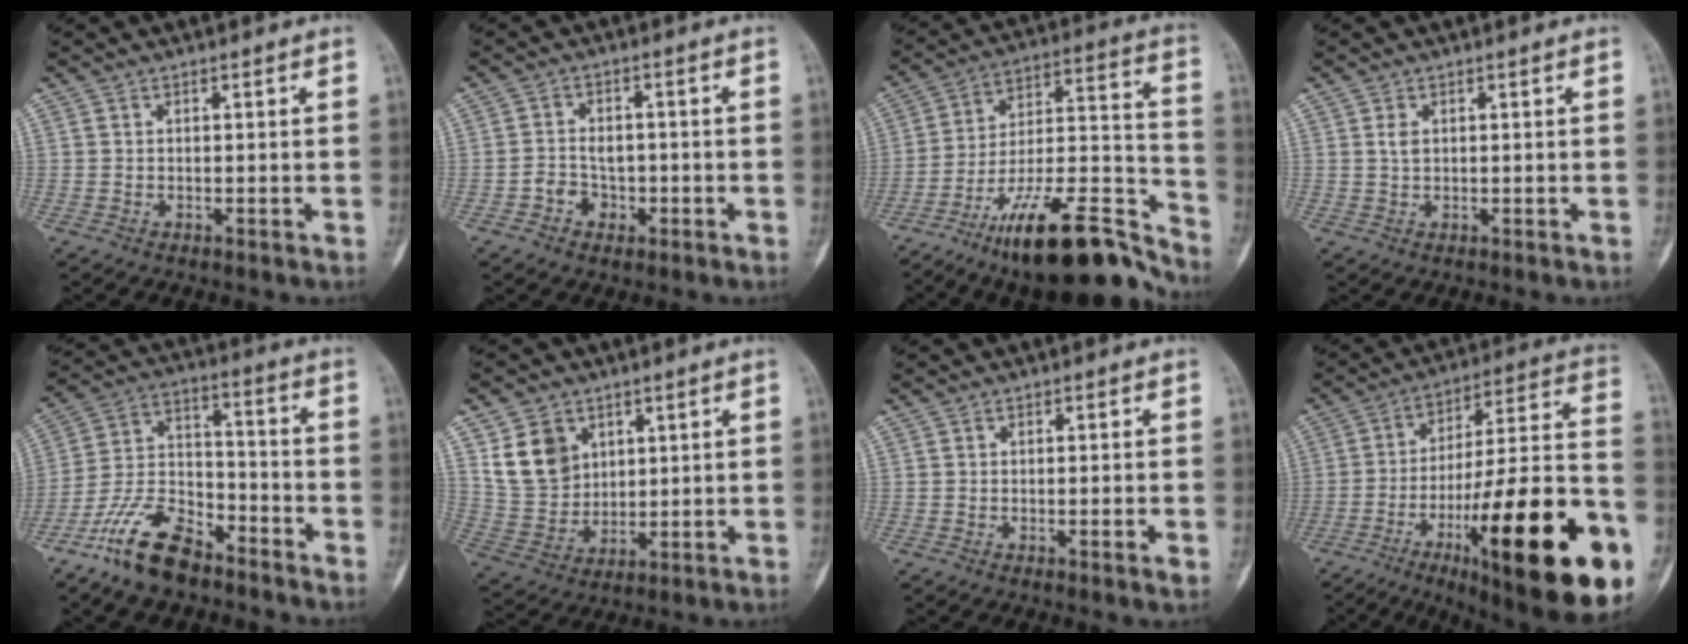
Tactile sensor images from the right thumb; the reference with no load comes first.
{"total": 4.4, "force": [-1.9, 3.5, 2.0], "torque": [-0.013, 0.022, -0.032]}
{"total": 25.3, "force": [-18.0, 7.3, 16.2], "torque": [-0.196, 0.106, -0.298]}
{"total": 1.7, "force": [0.5, 1.1, 1.2], "torque": [-0.023, 0.000, 0.011]}
{"total": 14.0, "force": [-10.0, 6.3, 7.5], "torque": [-0.137, 0.068, -0.196]}
{"total": 10.6, "force": [4.6, 8.2, 4.9], "torque": [-0.071, -0.022, 0.104]}
{"total": 1.9, "force": [-0.5, 0.2, 1.8], "torque": [-0.029, -0.004, -0.008]}
{"total": 33.8, "force": [-13.2, 7.4, 30.2], "torque": [-0.388, 0.055, -0.195]}